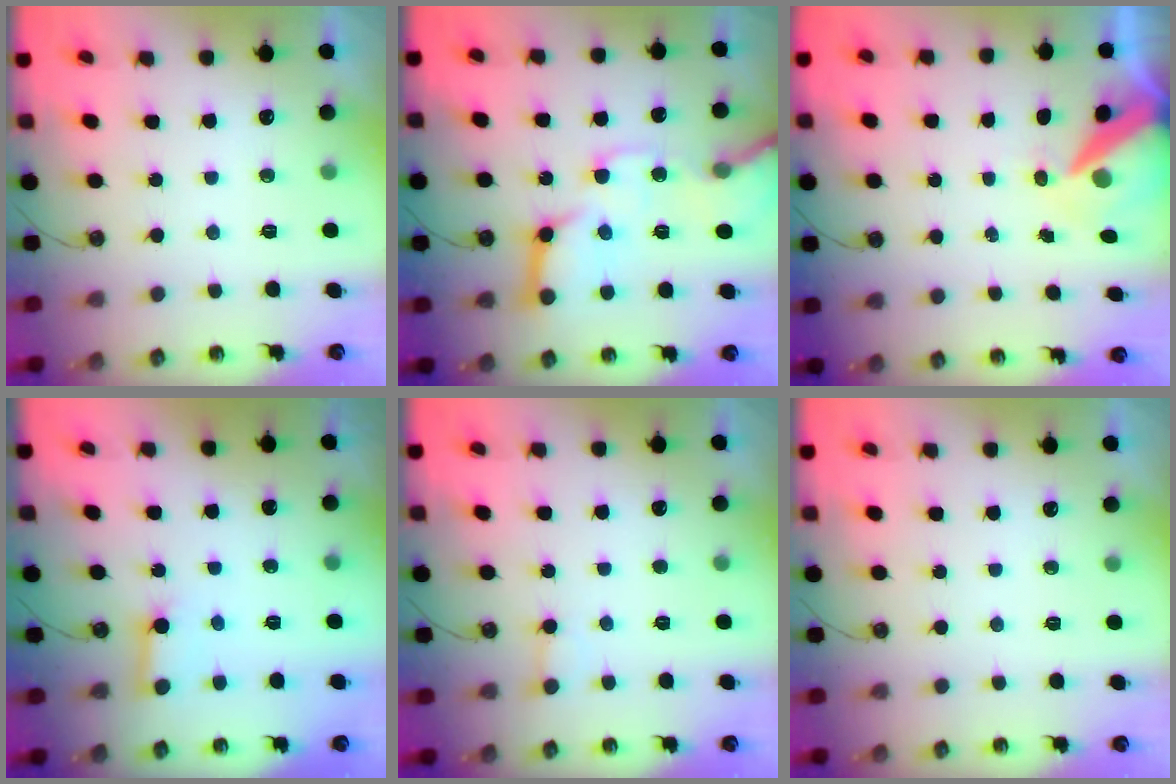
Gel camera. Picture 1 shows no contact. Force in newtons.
{"total": 18.9, "press": 18.7, "slide": 2.5}
{"total": 11.4, "press": 11.4, "slide": 1.2}
{"total": 4.9, "press": 4.8, "slide": 0.6}
{"total": 1.9, "press": 1.9, "slide": 0.2}
{"total": 0.0}